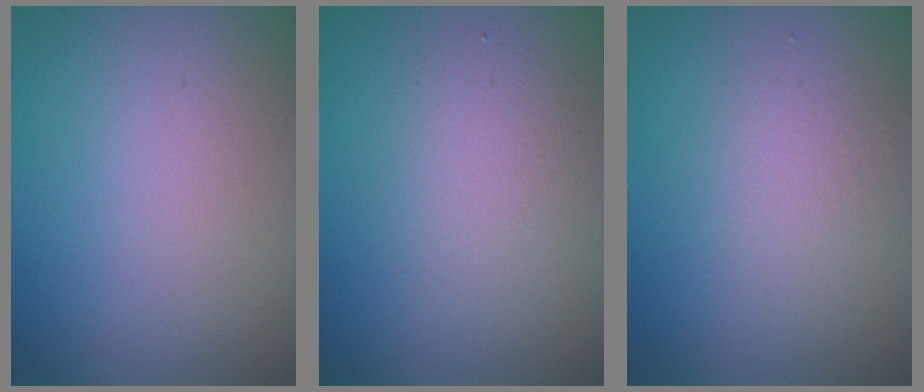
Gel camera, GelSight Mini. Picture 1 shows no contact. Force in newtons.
{"total": 2.6, "press": 2.6, "slide": 0.1}
{"total": 2.1, "press": 2.1, "slide": 0.1}